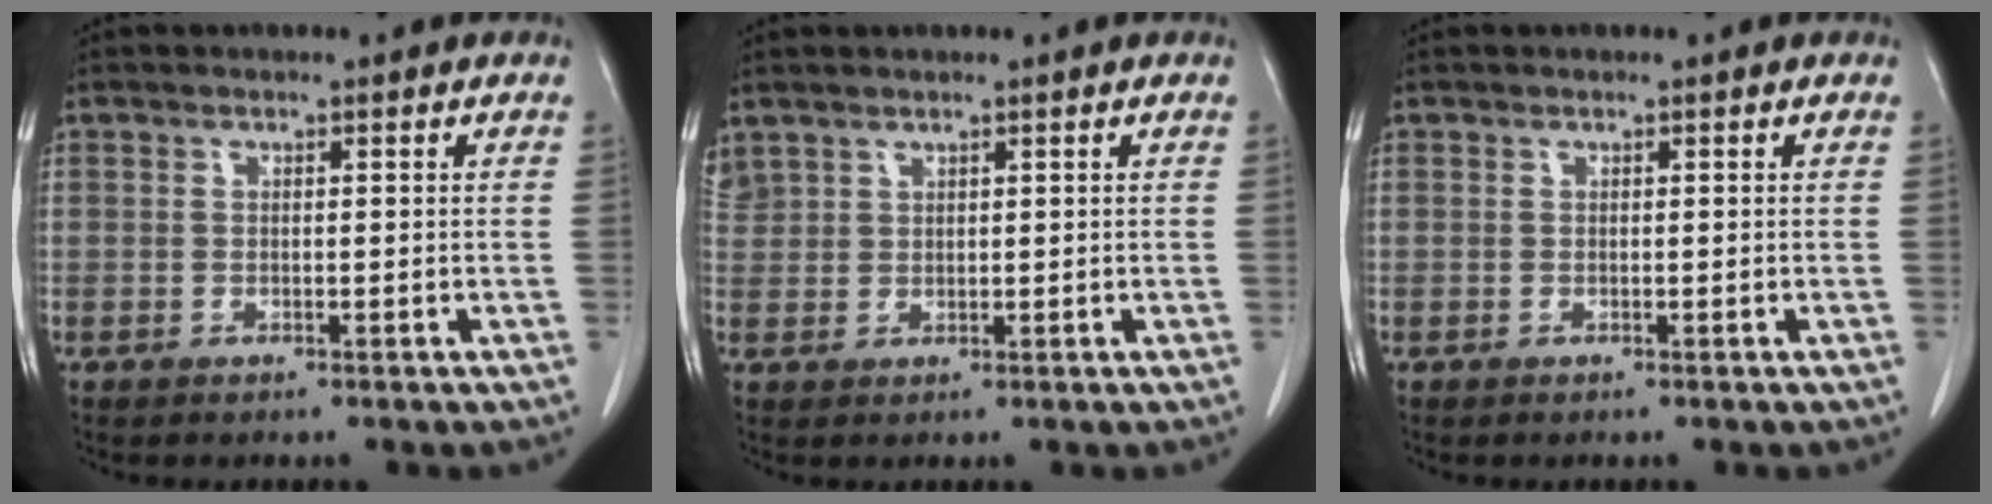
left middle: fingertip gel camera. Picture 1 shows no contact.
{"total": 2.5, "force": [2.2, 1.3, 0.3], "torque": [-0.011, 0.011, 0.049]}
{"total": 0.0}